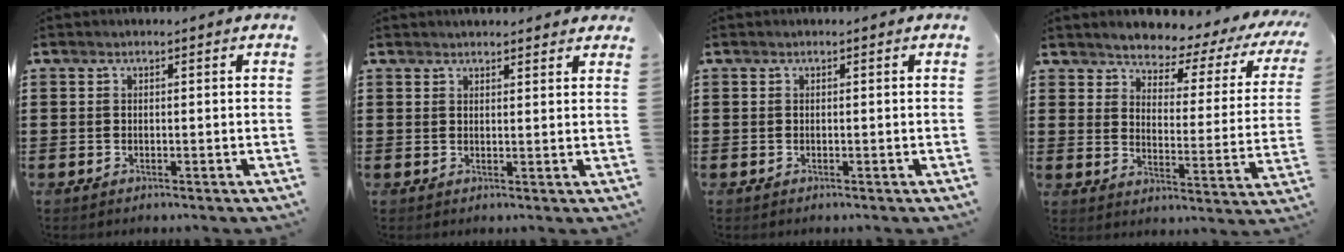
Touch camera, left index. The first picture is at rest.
{"total": 1.7, "force": [1.7, 0.2, 0.2], "torque": [-0.008, 0.004, 0.033]}
{"total": 0.0}
{"total": 2.9, "force": [2.7, 0.6, 0.7], "torque": [-0.038, -0.027, 0.036]}